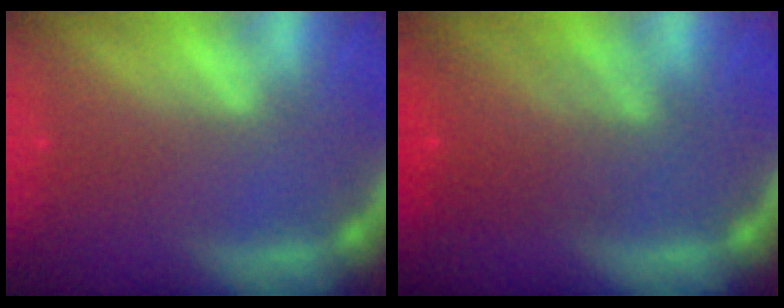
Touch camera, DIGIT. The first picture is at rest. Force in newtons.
{"total": 5.5}